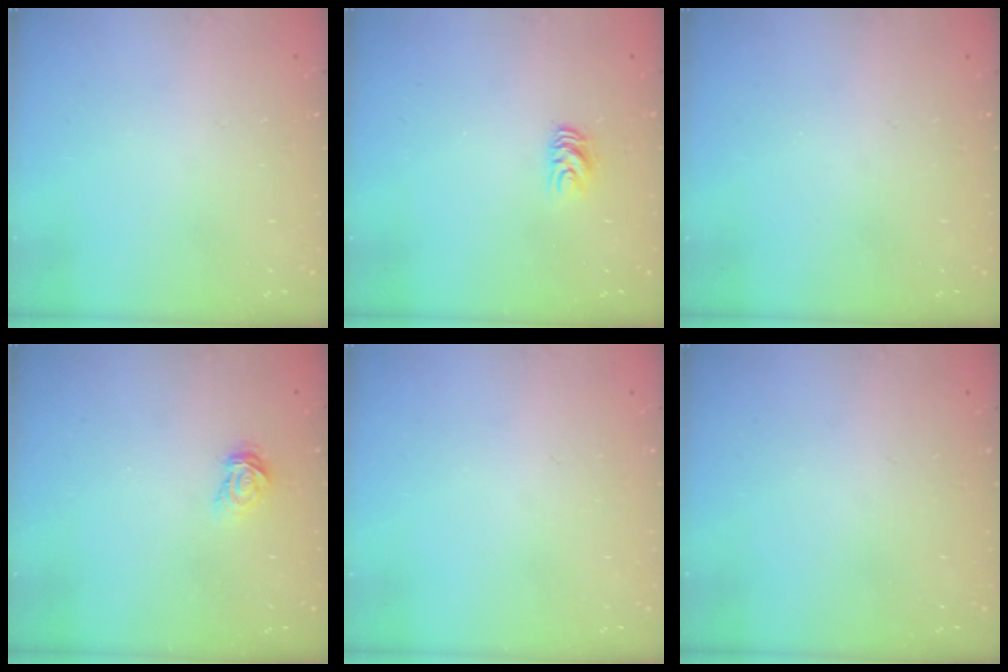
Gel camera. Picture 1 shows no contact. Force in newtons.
{"total": 5.7, "press": 5.7, "slide": 0.6}
{"total": 0.0}
{"total": 3.4, "press": 3.4, "slide": 0.2}
{"total": 0.0}
{"total": 0.0}